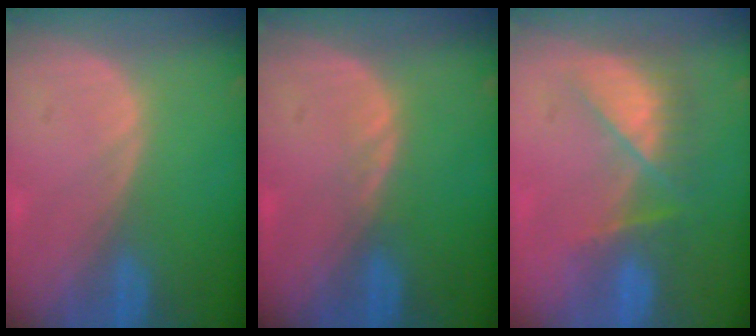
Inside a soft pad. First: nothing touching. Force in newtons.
{"total": 1.1, "press": 1.0, "slide": 0.2}
{"total": 8.2, "press": 7.0, "slide": 4.3}